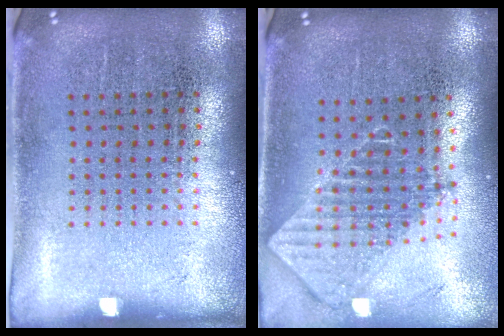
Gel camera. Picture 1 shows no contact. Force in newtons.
{"total": 2.0, "press": 1.6, "slide": 1.2}